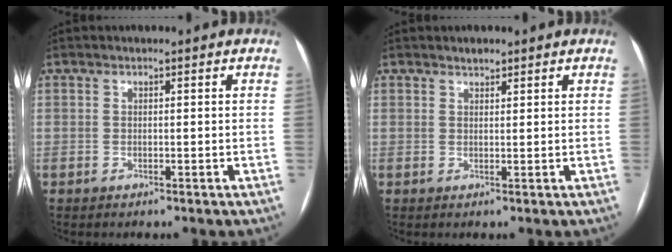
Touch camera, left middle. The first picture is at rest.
{"total": 1.2, "force": [1.1, 0.5, 0.4], "torque": [-0.011, 0.003, 0.018]}